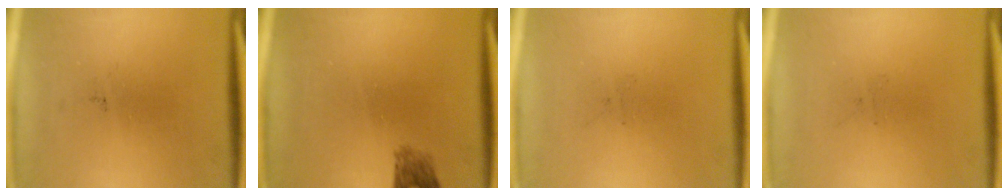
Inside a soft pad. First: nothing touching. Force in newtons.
{"total": 2.2}
{"total": 0.0}
{"total": 0.0}